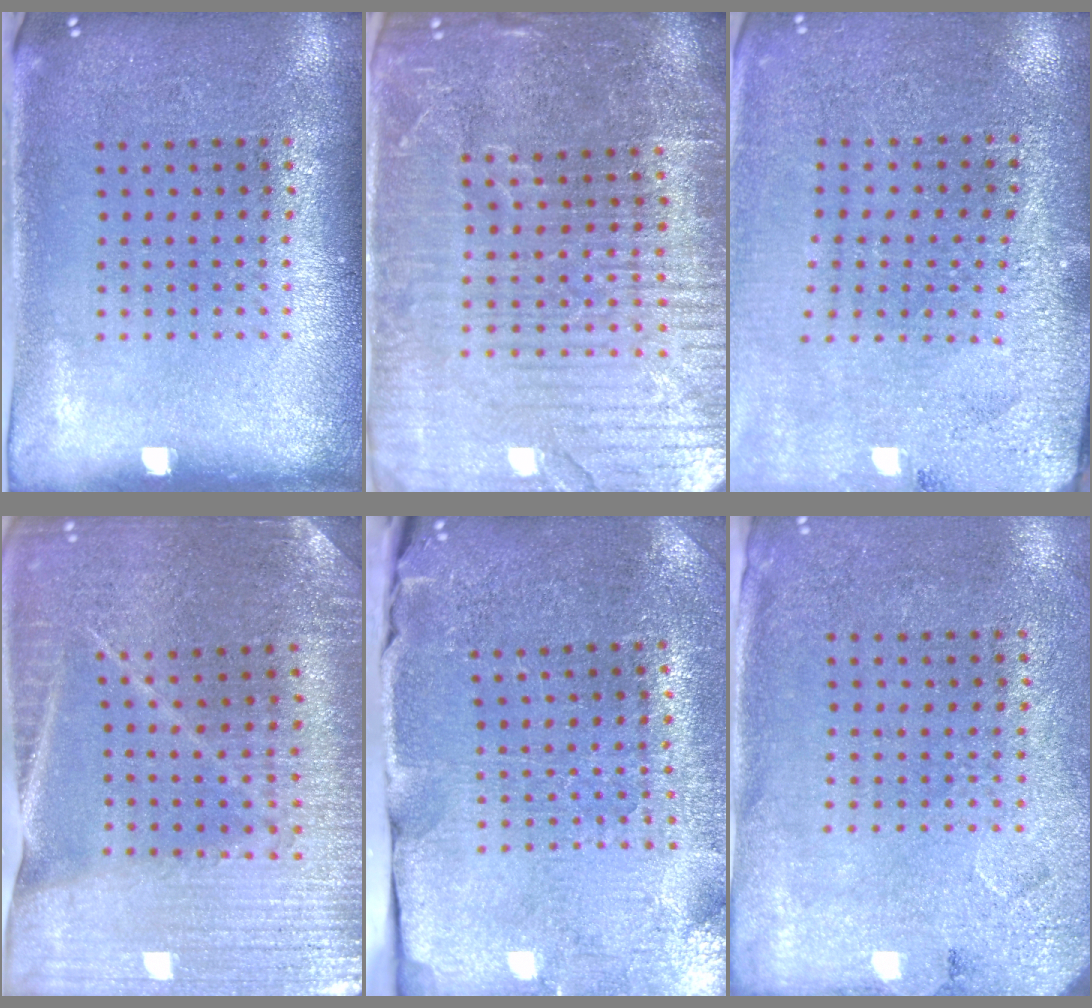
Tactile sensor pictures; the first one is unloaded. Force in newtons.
{"total": 5.3, "press": 4.9, "slide": 2.2}
{"total": 2.9, "press": 2.9, "slide": 0.2}
{"total": 3.0, "press": 3.0, "slide": 0.3}
{"total": 3.7, "press": 3.6, "slide": 0.6}
{"total": 2.7, "press": 2.2, "slide": 1.5}